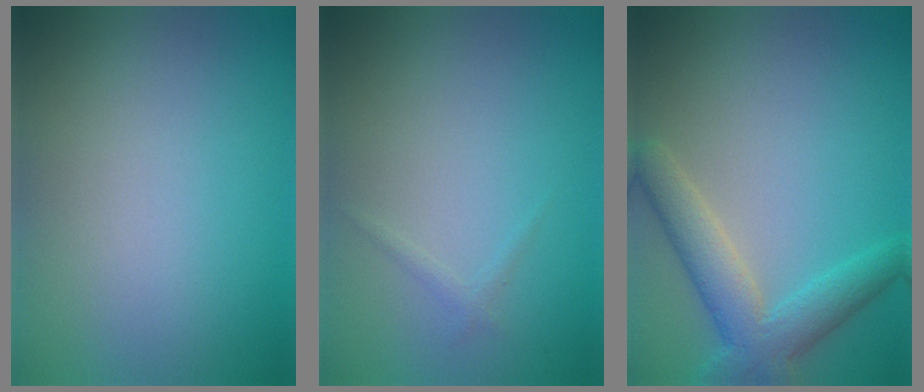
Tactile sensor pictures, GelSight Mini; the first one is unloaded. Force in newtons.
{"total": 0.7, "press": 0.7, "slide": 0.1}
{"total": 4.9, "press": 4.9, "slide": 0.3}